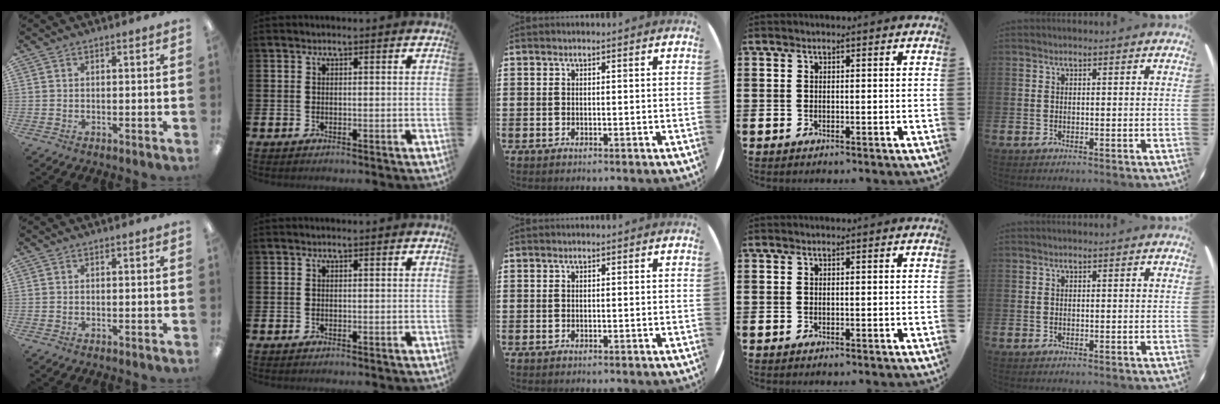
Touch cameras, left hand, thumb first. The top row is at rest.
{}